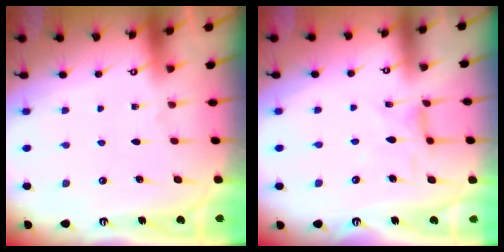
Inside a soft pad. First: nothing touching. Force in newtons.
{"total": 1.7, "press": 1.6, "slide": 0.4}